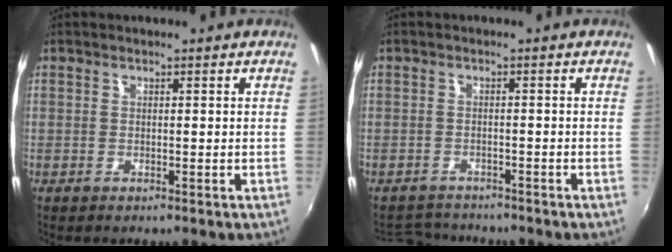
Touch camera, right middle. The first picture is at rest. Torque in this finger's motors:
{"motor_torque": [-0.68, -0.23, -0.23, -0.05]}